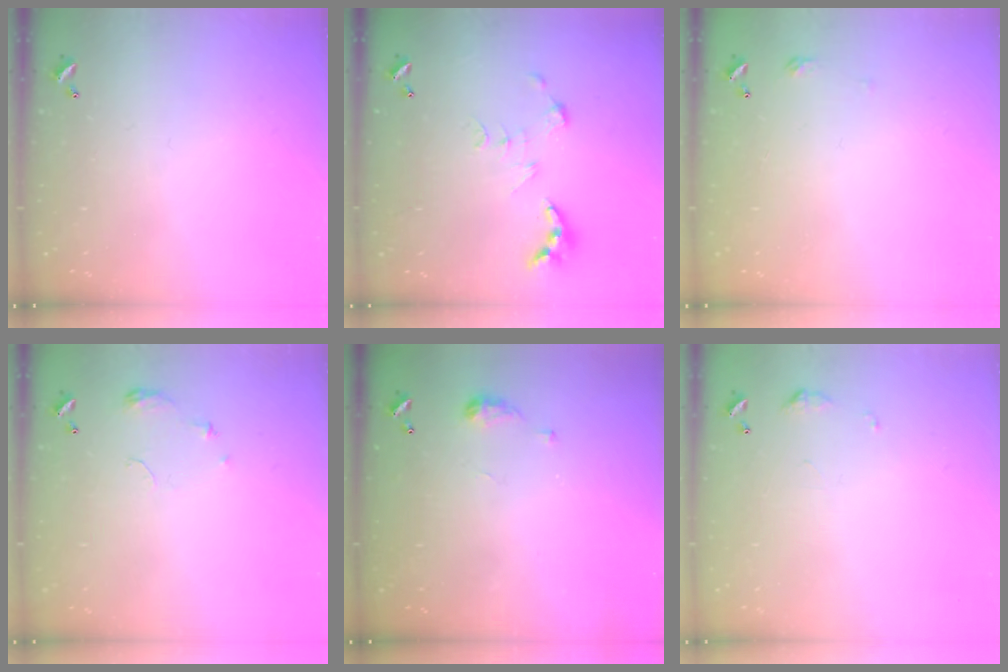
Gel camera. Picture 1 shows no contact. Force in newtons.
{"total": 3.3, "press": 3.3, "slide": 0.4}
{"total": 2.7, "press": 2.6, "slide": 0.4}
{"total": 4.5, "press": 4.5, "slide": 0.6}
{"total": 4.8, "press": 4.7, "slide": 0.6}
{"total": 5.0, "press": 4.9, "slide": 0.8}